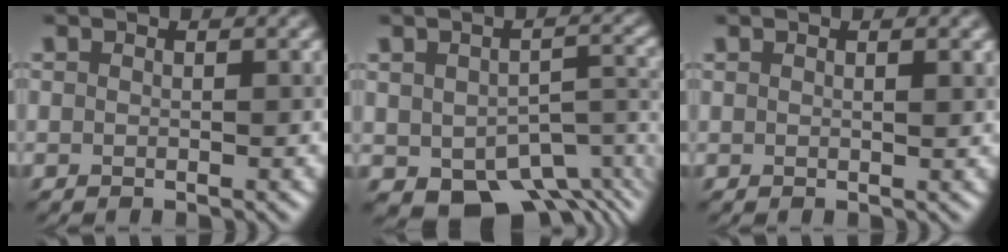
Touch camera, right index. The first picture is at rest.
{"total": 9.1, "force": [-4.5, 5.3, 5.9], "torque": [-0.090, -0.030, -0.055]}
{"total": 0.7, "force": [0.4, 0.1, 0.6], "torque": [-0.006, 0.003, 0.005]}